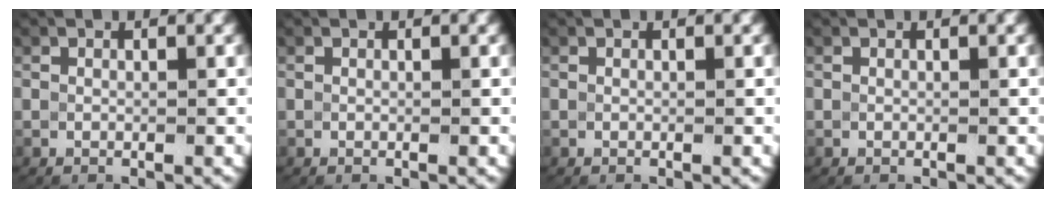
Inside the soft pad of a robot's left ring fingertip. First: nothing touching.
{"total": 0.0}
{"total": 0.0}
{"total": 0.0}